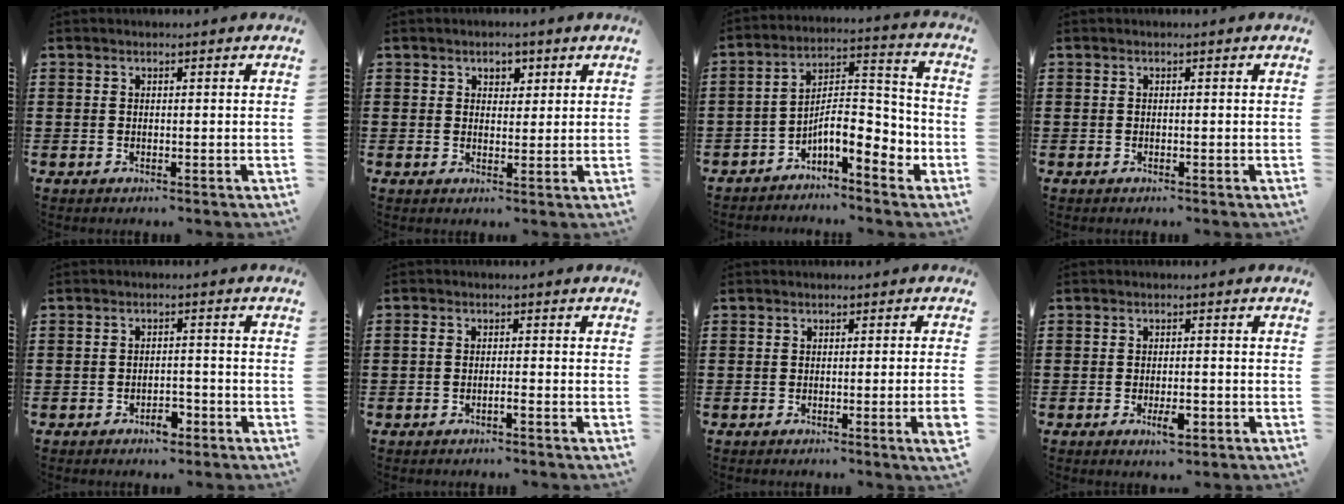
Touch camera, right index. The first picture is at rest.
{"total": 2.3, "force": [1.3, 1.8, 0.9], "torque": [-0.017, 0.006, 0.020]}
{"total": 8.7, "force": [-4.4, 2.8, 7.0], "torque": [-0.124, -0.001, -0.080]}
{"total": 0.0}
{"total": 2.9, "force": [-2.0, 1.2, 1.7], "torque": [-0.031, 0.003, -0.039]}
{"total": 1.5, "force": [-1.1, 0.0, 1.0], "torque": [-0.021, -0.006, -0.018]}
{"total": 2.2, "force": [-0.7, -0.3, 2.0], "torque": [-0.032, -0.011, -0.012]}
{"total": 3.1, "force": [-1.3, 1.1, 2.6], "torque": [-0.043, 0.002, -0.022]}